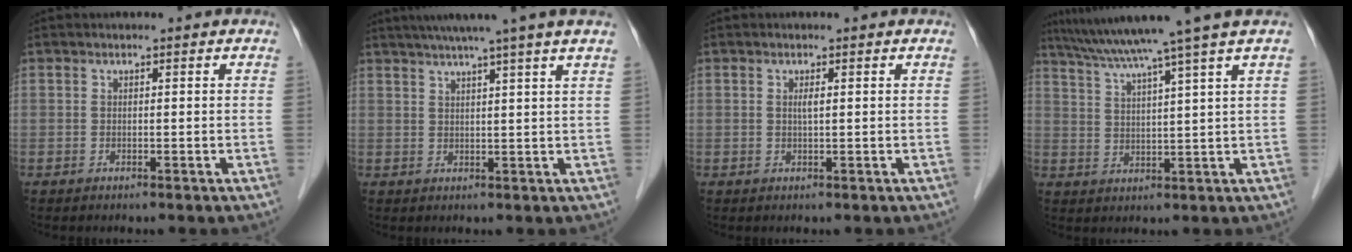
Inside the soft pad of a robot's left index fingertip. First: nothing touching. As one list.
[{"total": 9.7, "force": [7.6, -1.9, 5.8], "torque": [-0.083, 0.019, 0.091]}, {"total": 1.0, "force": [0.2, 0.1, 0.9], "torque": [-0.021, 0.000, 0.004]}, {"total": 11.8, "force": [9.3, -2.5, 6.8], "torque": [-0.112, 0.002, 0.139]}]